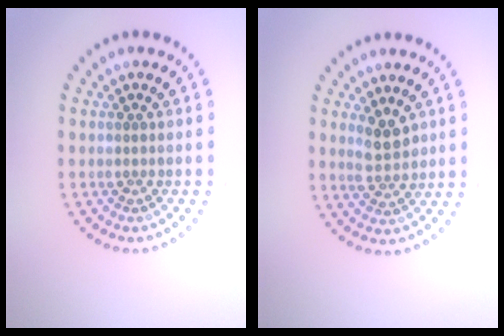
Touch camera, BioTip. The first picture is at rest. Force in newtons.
{"total": 2.6, "press": 2.4, "slide": 1.0}